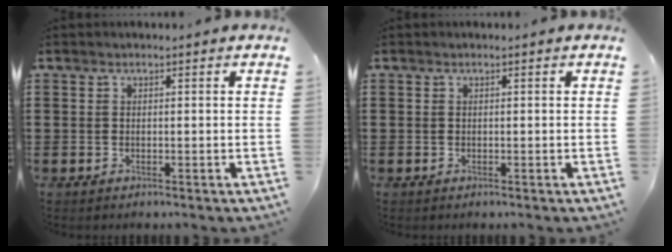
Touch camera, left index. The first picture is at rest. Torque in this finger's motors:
{"motor_torque": [0.00, 0.00, 0.00, 0.01]}